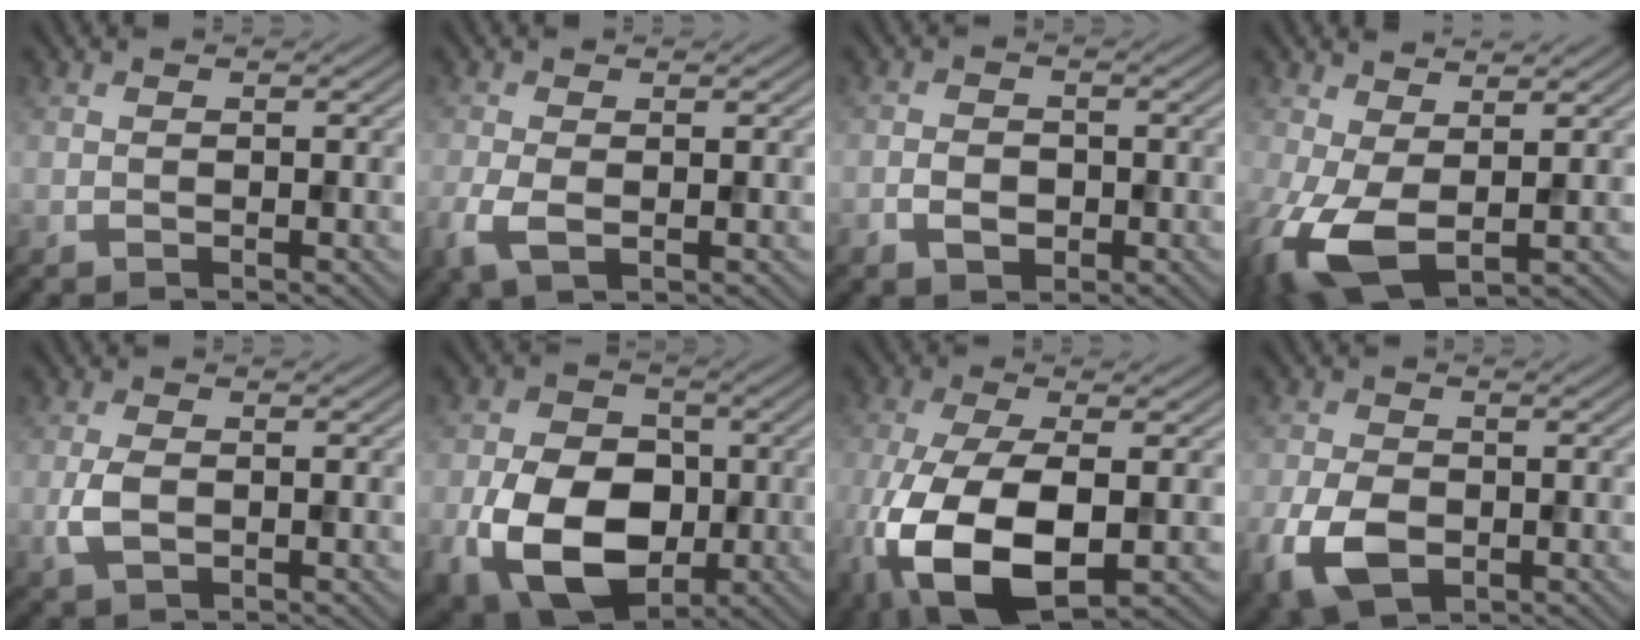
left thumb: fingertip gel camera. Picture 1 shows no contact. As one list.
[{"total": 3.5, "force": [-1.0, 1.8, 2.9], "torque": [-0.080, -0.010, -0.021]}, {"total": 2.4, "force": [-0.9, 1.8, 1.4], "torque": [-0.017, -0.002, -0.018]}, {"total": 7.6, "force": [-0.3, 4.0, 6.4], "torque": [-0.162, -0.010, -0.011]}, {"total": 2.9, "force": [-0.5, 1.7, 2.4], "torque": [-0.058, -0.004, -0.009]}, {"total": 12.8, "force": [-3.2, 8.9, 8.6], "torque": [-0.183, -0.024, -0.067]}, {"total": 14.2, "force": [-4.5, 6.8, 11.7], "torque": [-0.291, -0.039, -0.072]}, {"total": 7.2, "force": [-2.6, 4.5, 5.0], "torque": [-0.125, -0.018, -0.056]}]